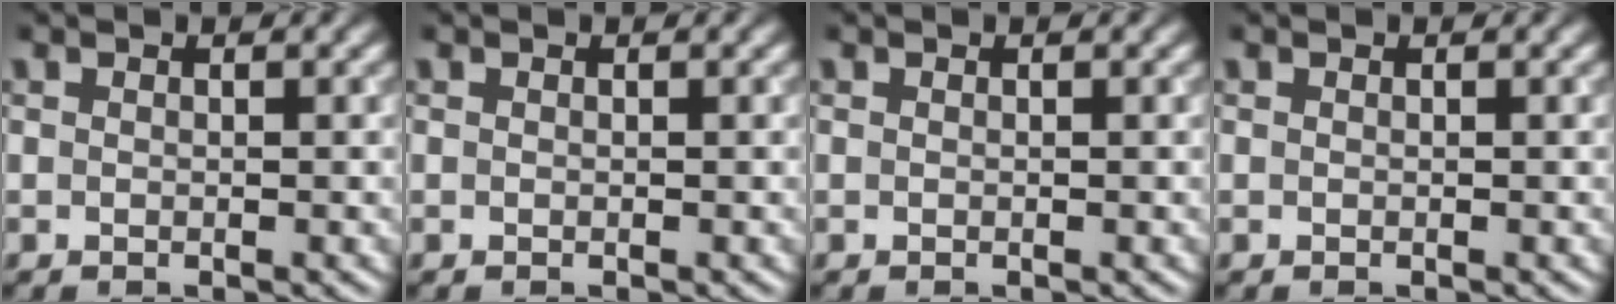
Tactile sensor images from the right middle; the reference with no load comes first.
{"total": 0.0}
{"total": 0.0}
{"total": 0.0}